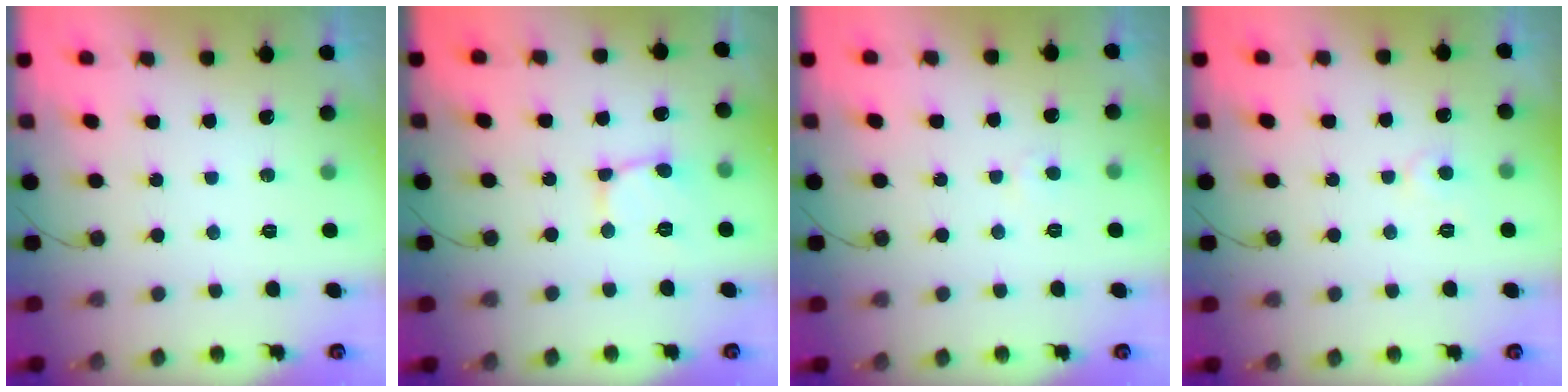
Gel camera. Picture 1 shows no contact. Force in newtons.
{"total": 2.7, "press": 2.7, "slide": 0.2}
{"total": 2.3, "press": 2.3, "slide": 0.1}
{"total": 3.6, "press": 3.6, "slide": 0.5}